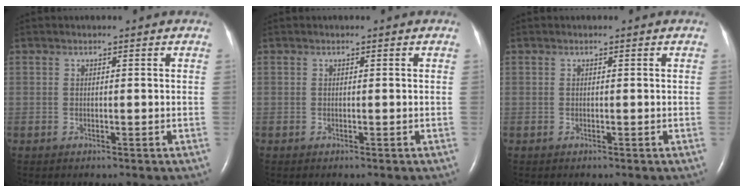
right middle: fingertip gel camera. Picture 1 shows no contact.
{"total": 0.0}
{"total": 0.0}